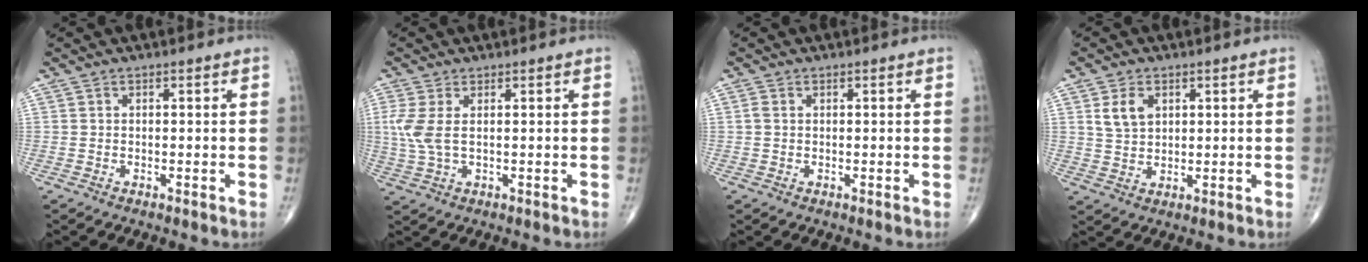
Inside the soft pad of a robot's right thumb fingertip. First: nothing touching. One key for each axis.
{"total": 5.2, "fx": 0.8, "fy": 2.4, "fz": 4.5, "tx": -0.126, "ty": 0.004, "tz": 0.023}
{"total": 0.9, "fx": 0.2, "fy": 0.7, "fz": 0.6, "tx": -0.017, "ty": 0.003, "tz": 0.005}
{"total": 5.0, "fx": 1.9, "fy": 3.4, "fz": 3.2, "tx": -0.050, "ty": -0.009, "tz": 0.040}